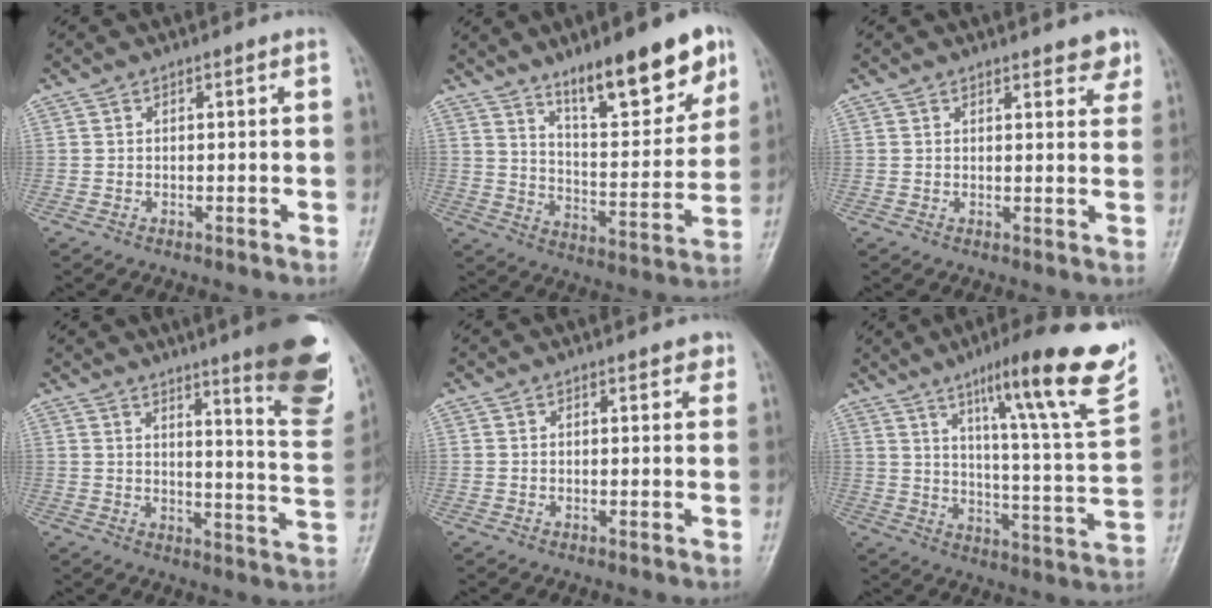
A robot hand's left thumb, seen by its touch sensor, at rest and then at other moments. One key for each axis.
{"total": 17.7, "fx": 11.5, "fy": 5.2, "fz": 12.5, "tx": -0.145, "ty": -0.064, "tz": 0.187}
{"total": 4.2, "fx": 3.3, "fy": 1.5, "fz": 2.1, "tx": -0.001, "ty": -0.017, "tz": 0.036}
{"total": 19.5, "fx": 12.3, "fy": 2.8, "fz": 14.9, "tx": -0.160, "ty": -0.077, "tz": 0.156}
{"total": 2.2, "fx": 1.6, "fy": 0.9, "fz": 1.1, "tx": 0.001, "ty": -0.004, "tz": 0.015}
{"total": 23.5, "fx": 13.2, "fy": 2.9, "fz": 19.2, "tx": -0.251, "ty": -0.045, "tz": 0.194}